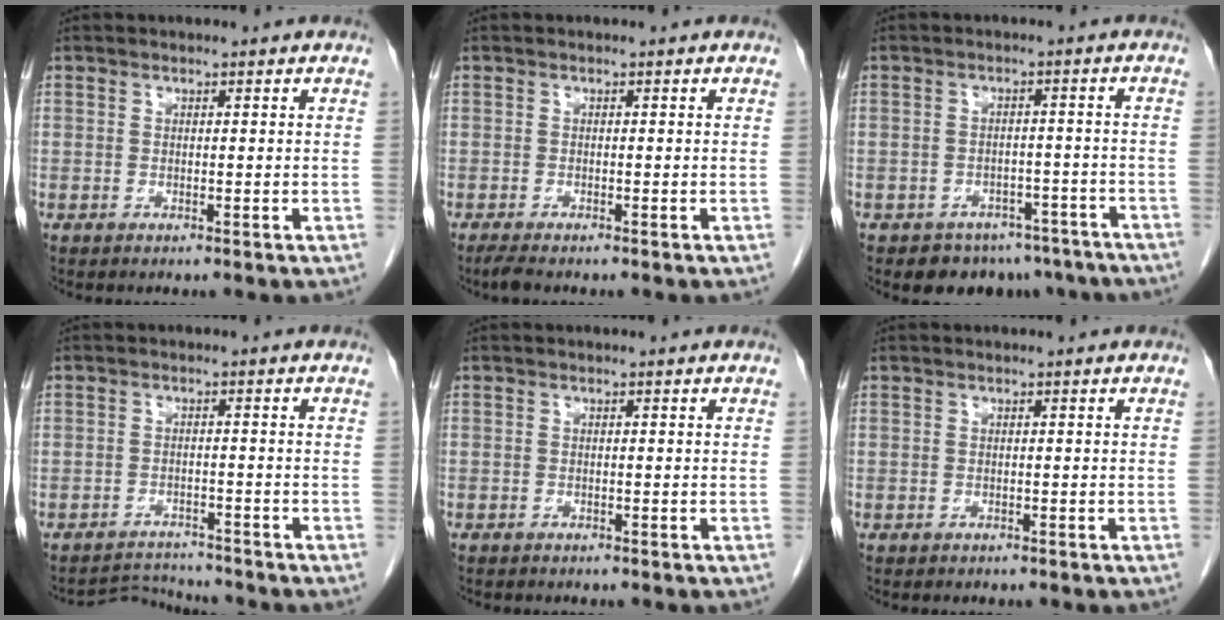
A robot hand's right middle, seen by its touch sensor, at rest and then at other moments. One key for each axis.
{"total": 1.4, "fx": -1.2, "fy": 0.1, "fz": 0.8, "tx": -0.025, "ty": -0.007, "tz": -0.023}
{"total": 9.9, "fx": -7.7, "fy": 5.8, "fz": 2.1, "tx": -0.012, "ty": 0.012, "tz": -0.085}
{"total": 4.0, "fx": -3.7, "fy": -0.1, "fz": -1.3, "tx": 0.023, "ty": -0.002, "tz": -0.058}
{"total": 0.8, "fx": -0.7, "fy": 0.3, "fz": 0.2, "tx": -0.009, "ty": 0.001, "tz": -0.011}
{"total": 0.5, "fx": -0.4, "fy": 0.2, "fz": 0.2, "tx": -0.013, "ty": 0.000, "tz": -0.007}